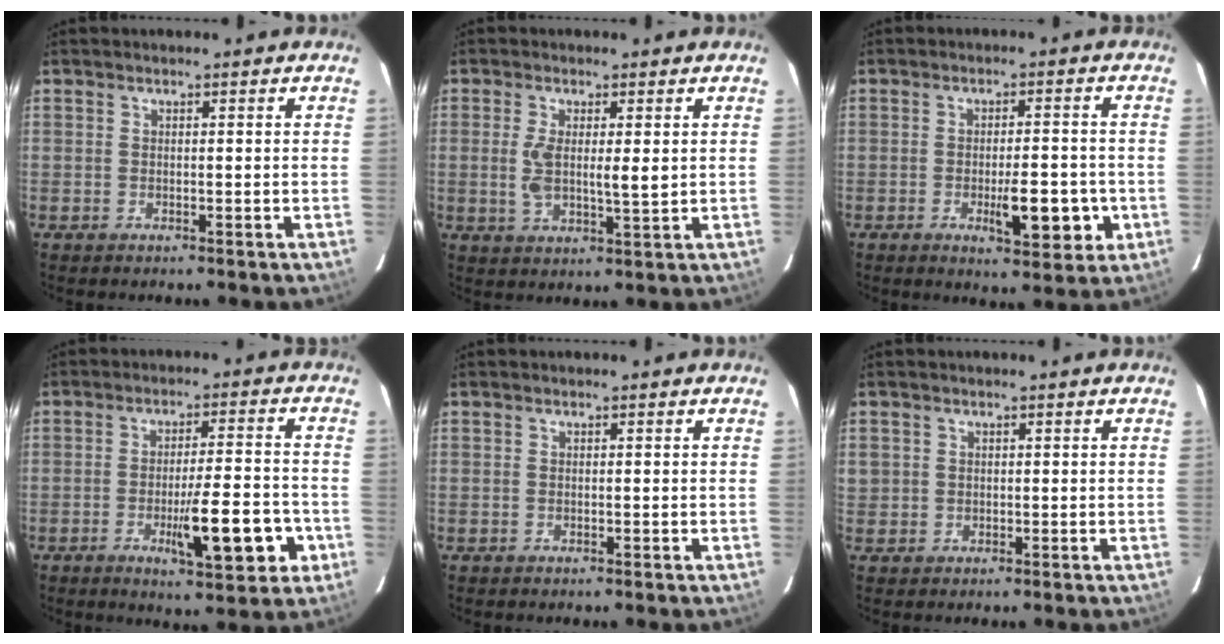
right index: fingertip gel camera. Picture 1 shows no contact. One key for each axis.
{"total": 6.0, "fx": 0.6, "fy": 1.6, "fz": 5.8, "tx": -0.107, "ty": -0.003, "tz": 0.015}
{"total": 7.9, "fx": -2.3, "fy": 2.3, "fz": 7.2, "tx": -0.100, "ty": -0.005, "tz": -0.026}
{"total": 11.1, "fx": -4.0, "fy": 2.0, "fz": 10.2, "tx": -0.148, "ty": -0.001, "tz": -0.052}
{"total": 0.0}
{"total": 1.8, "fx": 0.4, "fy": 1.7, "fz": 0.4, "tx": -0.004, "ty": 0.007, "tz": 0.010}